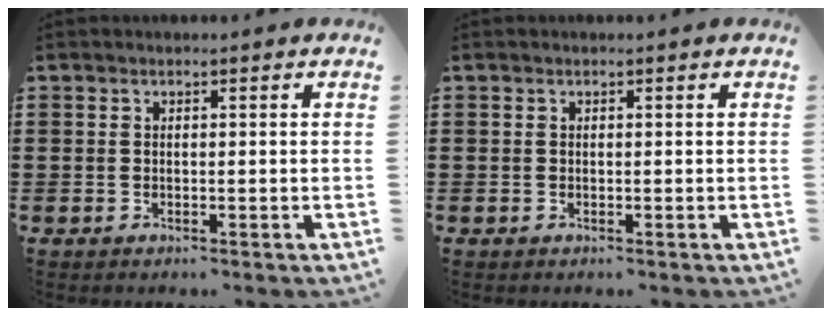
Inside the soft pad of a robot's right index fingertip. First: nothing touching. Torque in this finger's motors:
{"motor_torque": [-0.01, 0.00, 0.00, -0.01]}